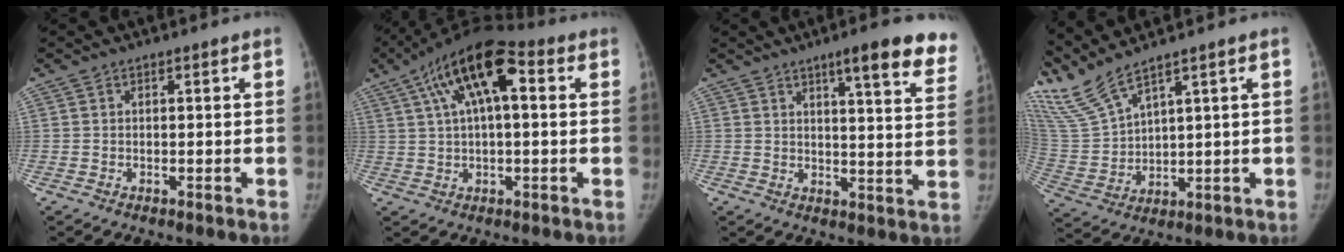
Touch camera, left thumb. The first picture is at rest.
{"total": 15.6, "force": [5.2, 6.2, 13.3], "torque": [-0.229, 0.029, 0.078]}
{"total": 13.9, "force": [9.7, 2.6, 9.6], "torque": [-0.092, -0.047, 0.109]}
{"total": 9.8, "force": [8.7, 0.1, 4.5], "torque": [-0.117, -0.037, 0.204]}